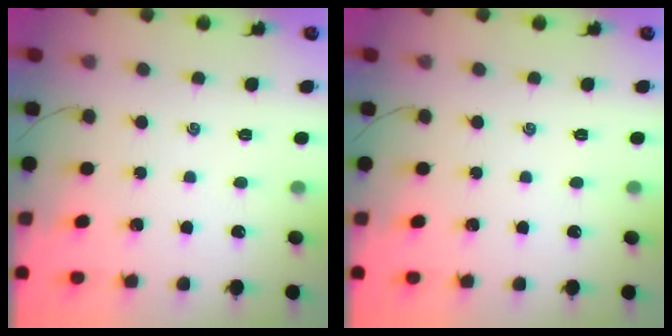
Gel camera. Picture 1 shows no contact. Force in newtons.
{"total": 0.0}